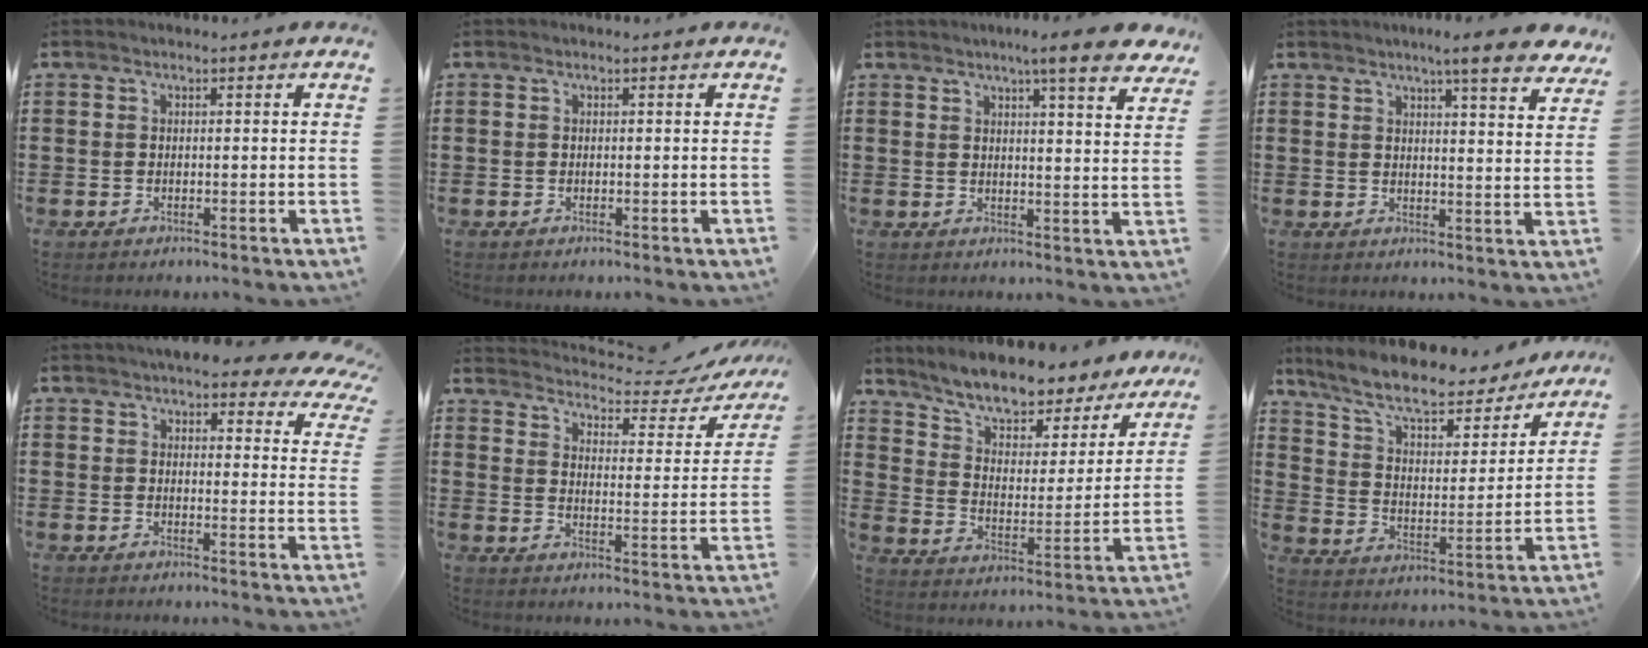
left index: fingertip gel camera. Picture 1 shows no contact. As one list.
[{"total": 0.0}, {"total": 6.5, "force": [5.1, 0.1, 4.0], "torque": [-0.068, -0.023, 0.082]}, {"total": 6.5, "force": [5.3, 0.1, 3.8], "torque": [-0.063, -0.025, 0.086]}, {"total": 5.3, "force": [4.6, 1.0, 2.4], "torque": [-0.048, -0.020, 0.079]}, {"total": 4.3, "force": [3.9, 0.9, 1.7], "torque": [-0.048, -0.028, 0.058]}, {"total": 8.0, "force": [7.2, 1.6, 3.0], "torque": [-0.086, -0.055, 0.121]}, {"total": 9.6, "force": [8.2, 2.1, 4.7], "torque": [-0.124, -0.045, 0.141]}]